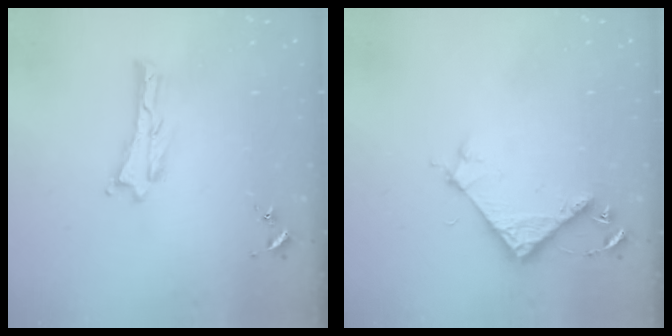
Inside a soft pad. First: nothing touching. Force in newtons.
{"total": 5.4, "press": 5.4, "slide": 0.4}